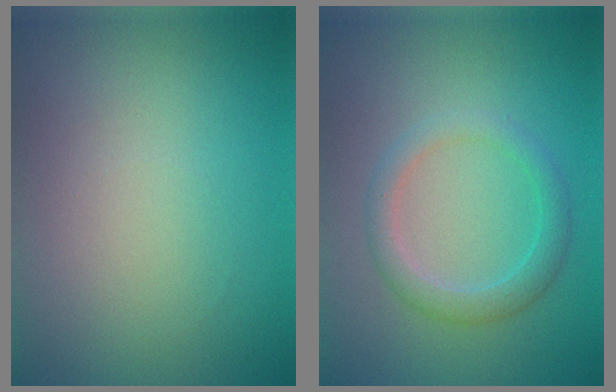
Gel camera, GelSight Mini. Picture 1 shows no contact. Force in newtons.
{"total": 2.5, "press": 2.5, "slide": 0.1}